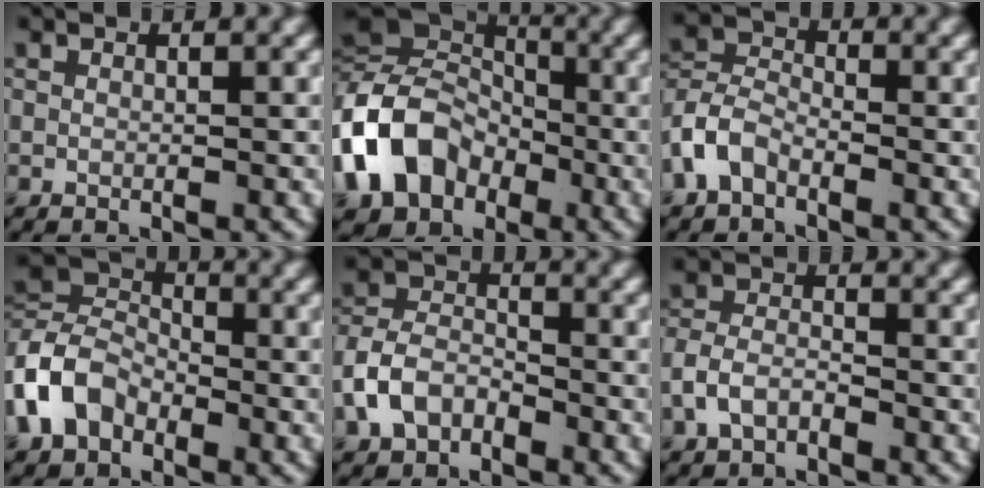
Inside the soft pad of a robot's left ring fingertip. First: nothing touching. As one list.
[{"total": 10.9, "force": [-3.7, 8.5, 5.9], "torque": [-0.125, -0.011, -0.083]}, {"total": 3.9, "force": [-2.2, 2.3, 2.2], "torque": [-0.048, 0.007, -0.055]}, {"total": 6.3, "force": [-2.6, 4.6, 3.5], "torque": [-0.076, 0.009, -0.072]}, {"total": 4.5, "force": [-2.4, 3.0, 2.4], "torque": [-0.053, 0.006, -0.055]}, {"total": 2.7, "force": [-1.6, 1.5, 1.6], "torque": [-0.034, 0.008, -0.038]}]